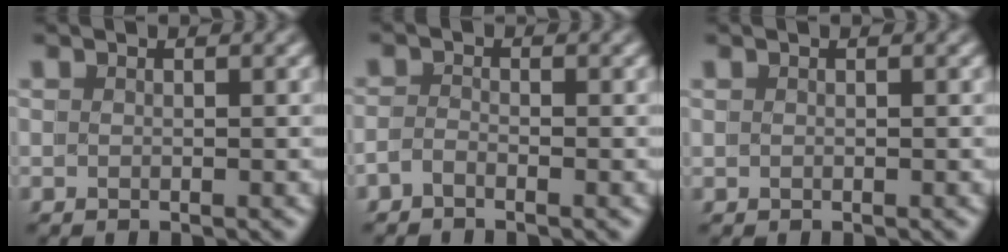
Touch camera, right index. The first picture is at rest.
{"total": 1.9, "force": [-1.8, -0.2, -0.4], "torque": [0.006, -0.001, -0.036]}
{"total": 0.0}